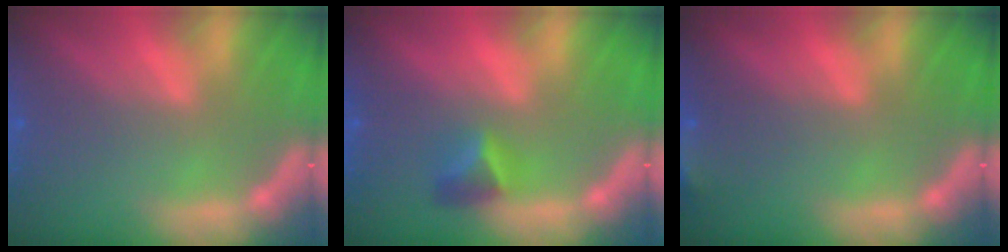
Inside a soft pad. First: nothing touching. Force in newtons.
{"total": 2.4}
{"total": 2.4}